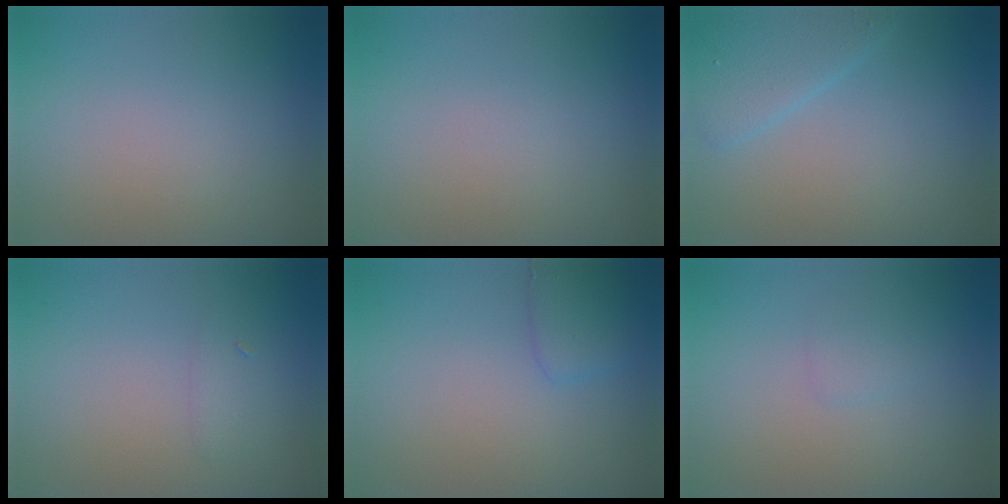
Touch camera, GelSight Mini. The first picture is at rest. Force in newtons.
{"total": 0.0}
{"total": 3.1, "press": 3.1, "slide": 0.1}
{"total": 1.0, "press": 1.0, "slide": 0.1}
{"total": 1.7, "press": 1.7, "slide": 0.1}
{"total": 0.8, "press": 0.8, "slide": 0.0}